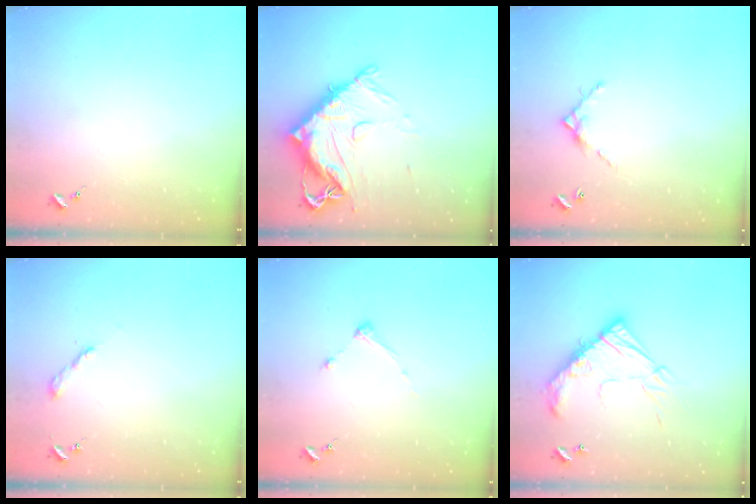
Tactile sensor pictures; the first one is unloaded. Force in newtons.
{"total": 14.6, "press": 14.5, "slide": 1.5}
{"total": 7.0, "press": 7.0, "slide": 0.2}
{"total": 2.0, "press": 2.0, "slide": 0.2}
{"total": 4.9, "press": 4.9, "slide": 0.7}
{"total": 17.6, "press": 17.6, "slide": 1.2}